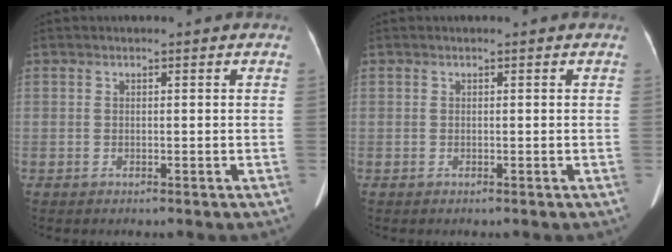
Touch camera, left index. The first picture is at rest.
{"total": 0.0}